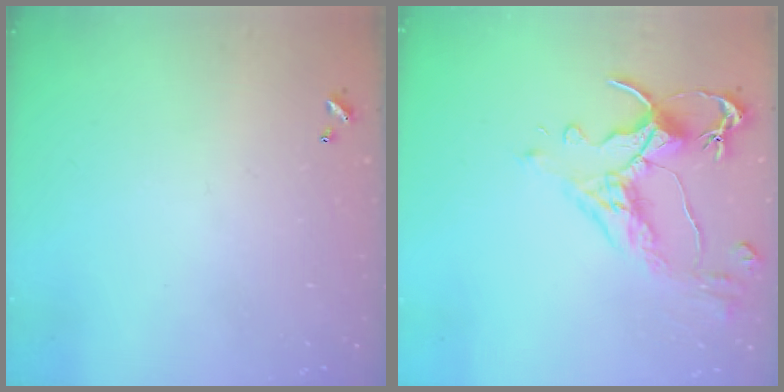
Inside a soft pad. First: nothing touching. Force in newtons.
{"total": 3.2, "press": 2.9, "slide": 1.4}